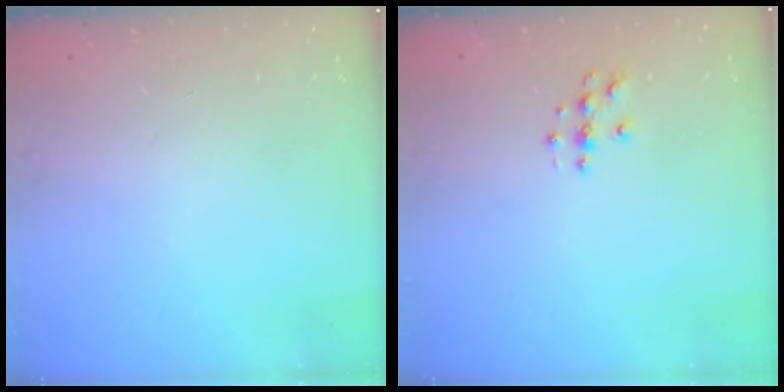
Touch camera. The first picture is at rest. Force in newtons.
{"total": 3.9, "press": 3.8, "slide": 0.4}